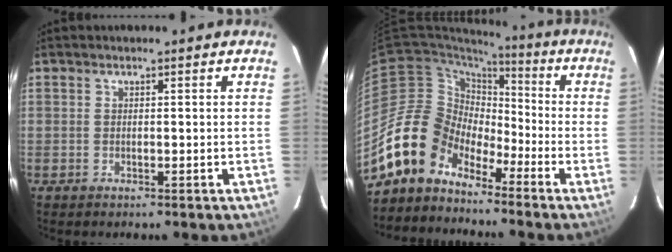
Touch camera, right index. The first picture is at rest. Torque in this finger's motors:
{"motor_torque": [0.94, -0.92, 0.01, -0.21]}